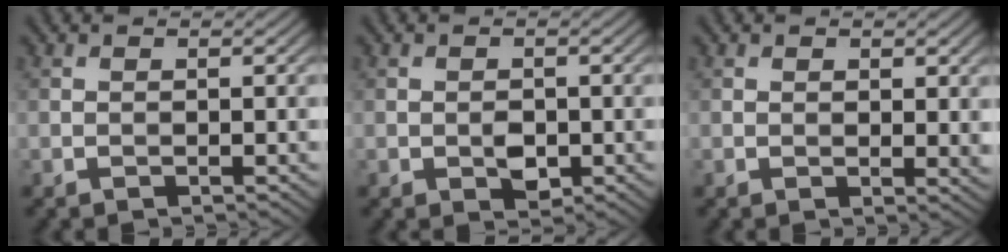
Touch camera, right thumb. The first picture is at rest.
{"total": 2.1, "force": [-0.6, 1.4, 1.5], "torque": [-0.026, -0.004, -0.009]}
{"total": 1.8, "force": [0.7, 0.9, 1.4], "torque": [-0.019, -0.006, 0.015]}